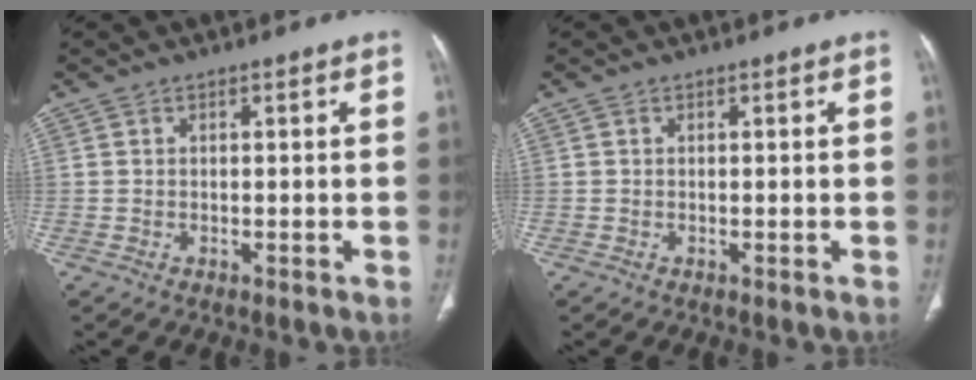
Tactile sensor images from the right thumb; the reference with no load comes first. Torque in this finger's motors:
{"motor_torque": [-0.23, -0.25, -0.21, 0.51, -0.02]}